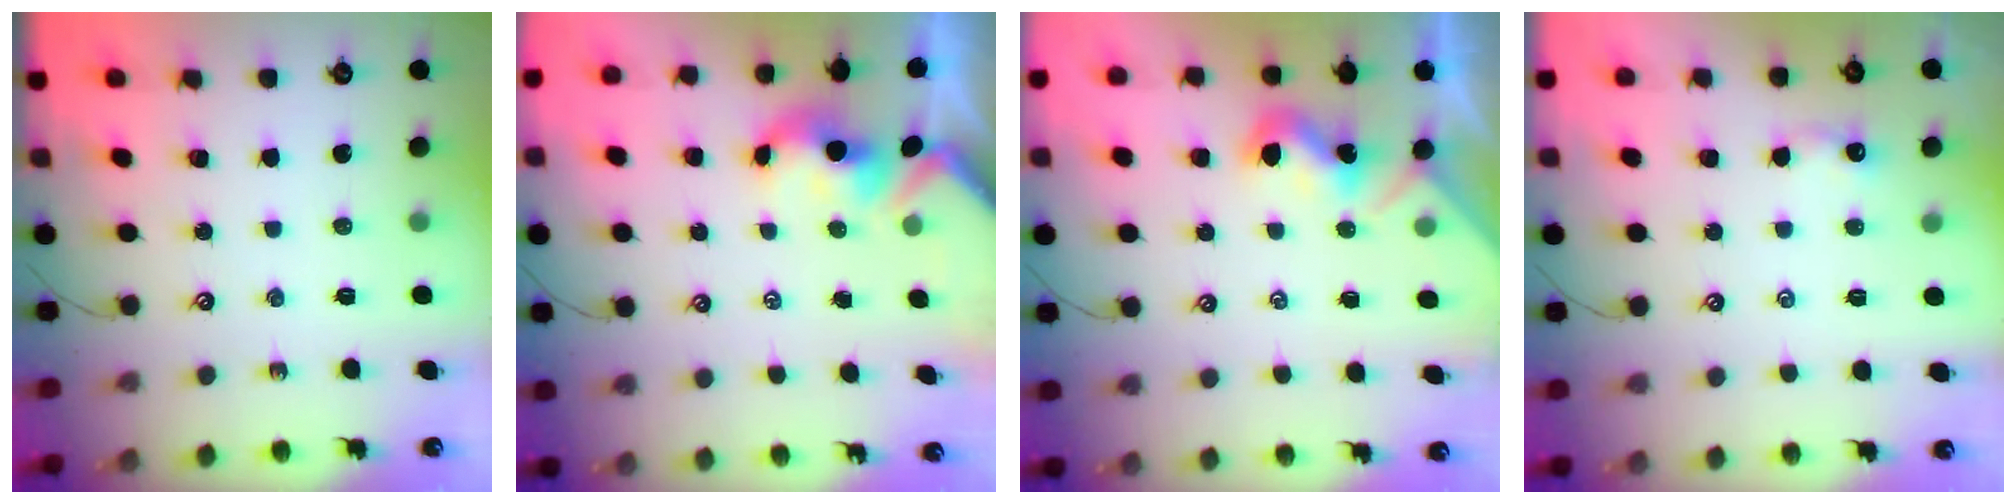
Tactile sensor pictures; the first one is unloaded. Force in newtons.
{"total": 1.7, "press": 1.5, "slide": 0.8}
{"total": 1.3, "press": 1.2, "slide": 0.3}
{"total": 3.2, "press": 3.2, "slide": 0.2}